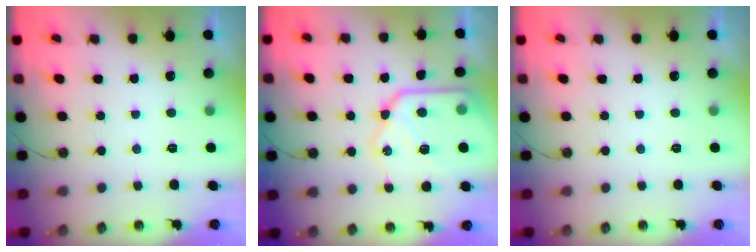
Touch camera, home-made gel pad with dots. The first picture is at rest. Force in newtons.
{"total": 19.1, "press": 19.1, "slide": 1.6}
{"total": 0.0}